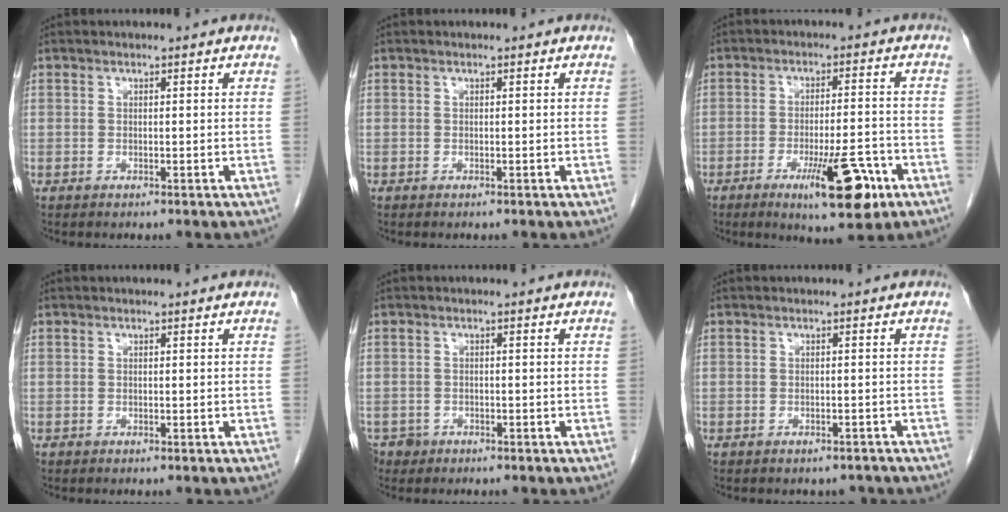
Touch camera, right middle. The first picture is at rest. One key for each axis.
{"total": 0.0}
{"total": 10.1, "fx": -5.2, "fy": 1.8, "fz": 8.5, "tx": -0.128, "ty": -0.012, "tz": -0.073}
{"total": 0.0}
{"total": 2.7, "fx": -1.9, "fy": 1.9, "fz": 0.0, "tx": 0.000, "ty": 0.005, "tz": -0.033}
{"total": 4.1, "fx": -3.6, "fy": 1.8, "fz": 0.6, "tx": -0.006, "ty": 0.008, "tz": -0.040}